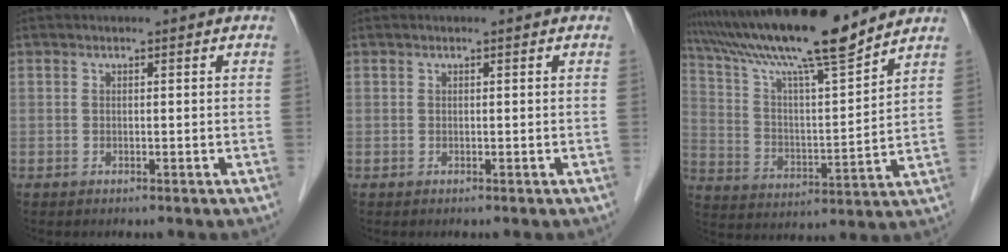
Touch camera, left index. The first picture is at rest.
{"total": 0.0}
{"total": 16.6, "force": [14.3, 0.2, 8.4], "torque": [-0.151, 0.003, 0.248]}